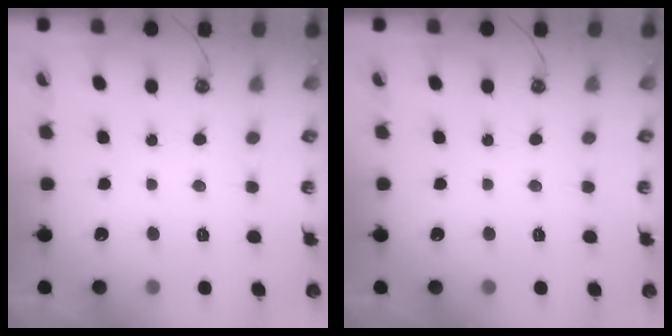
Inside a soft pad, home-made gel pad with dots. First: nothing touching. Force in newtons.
{"total": 0.0}